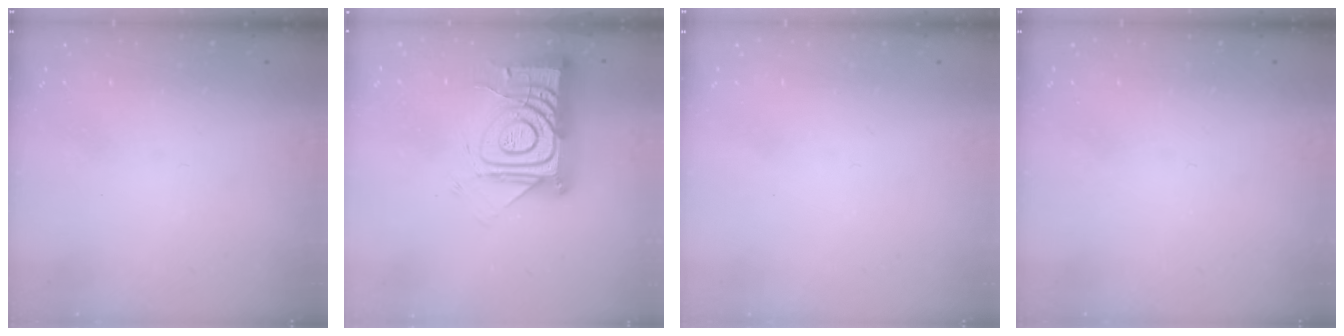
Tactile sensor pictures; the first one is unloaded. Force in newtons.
{"total": 16.3, "press": 16.3, "slide": 1.5}
{"total": 1.7, "press": 1.6, "slide": 0.1}
{"total": 0.0}